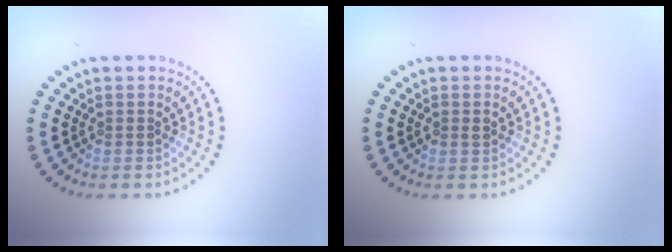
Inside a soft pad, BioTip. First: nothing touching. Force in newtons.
{"total": 0.9, "press": 0.9, "slide": 0.1}